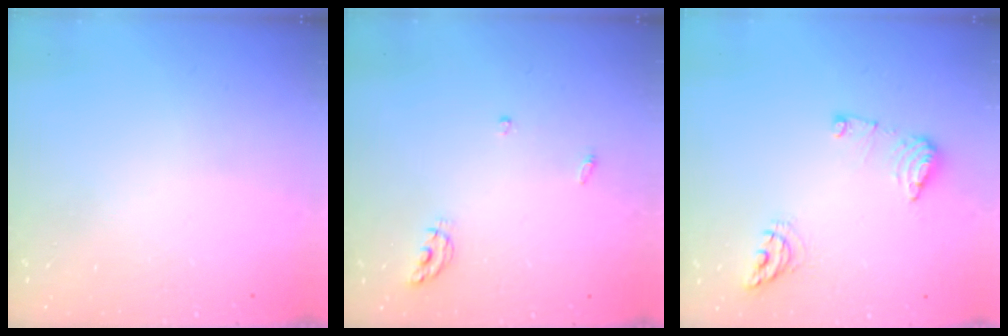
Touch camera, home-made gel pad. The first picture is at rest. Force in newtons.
{"total": 5.2, "press": 5.2, "slide": 0.4}
{"total": 9.0, "press": 8.9, "slide": 0.9}